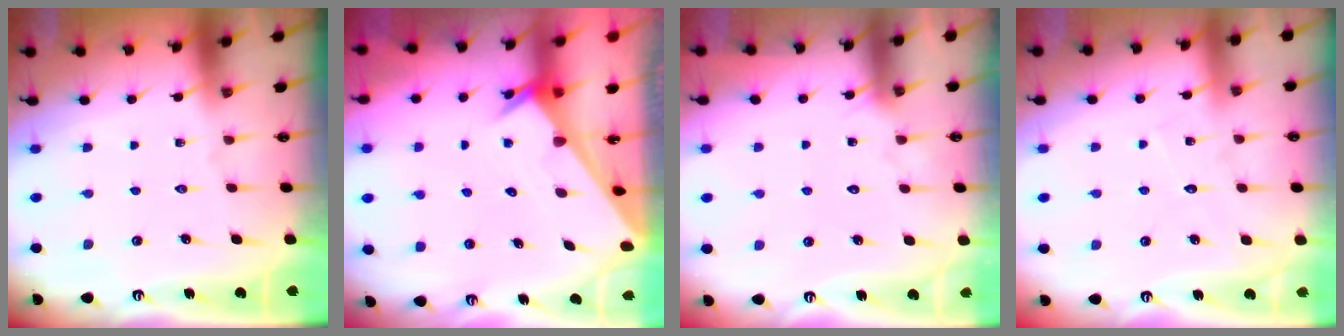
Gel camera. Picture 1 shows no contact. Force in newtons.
{"total": 3.3, "press": 3.3, "slide": 0.4}
{"total": 3.6, "press": 3.6, "slide": 0.2}
{"total": 5.2, "press": 5.2, "slide": 0.4}